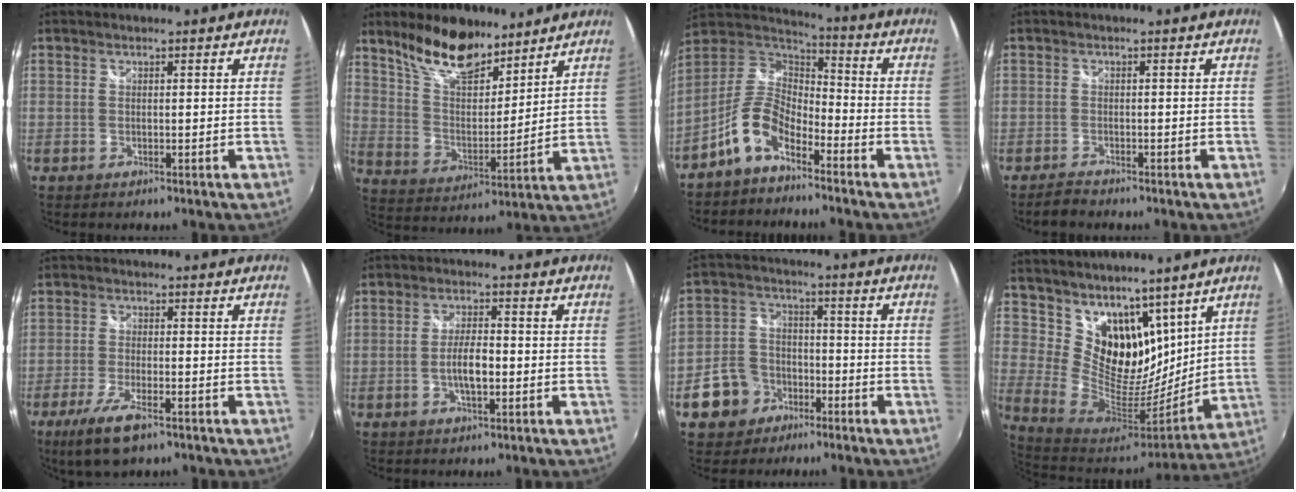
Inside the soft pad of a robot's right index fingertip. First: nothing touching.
{"total": 14.2, "force": [10.7, 5.7, 7.3], "torque": [-0.138, 0.009, 0.199]}
{"total": 10.5, "force": [-6.3, 5.1, 6.7], "torque": [-0.147, 0.020, -0.128]}
{"total": 2.3, "force": [-2.0, 0.9, 0.4], "torque": [-0.017, 0.000, -0.038]}
{"total": 8.9, "force": [-5.6, 2.7, 6.4], "torque": [-0.151, -0.025, -0.105]}
{"total": 5.0, "force": [-1.4, 1.7, 4.5], "torque": [-0.087, 0.002, -0.023]}
{"total": 9.8, "force": [-5.2, 7.7, 3.1], "torque": [-0.094, 0.025, -0.082]}
{"total": 18.8, "force": [12.0, 11.6, 8.8], "torque": [-0.180, 0.003, 0.234]}